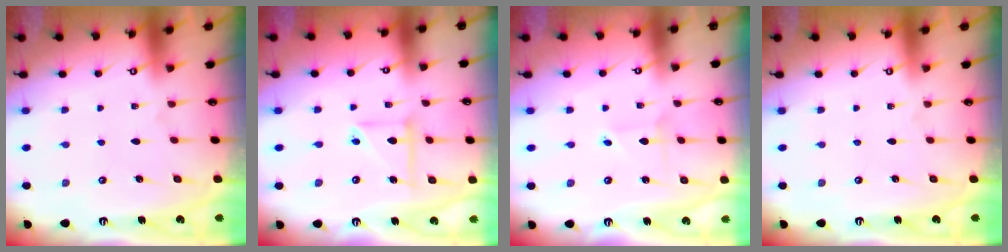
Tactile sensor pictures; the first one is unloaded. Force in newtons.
{"total": 7.7, "press": 7.7, "slide": 0.6}
{"total": 1.8, "press": 1.8, "slide": 0.1}
{"total": 0.0}